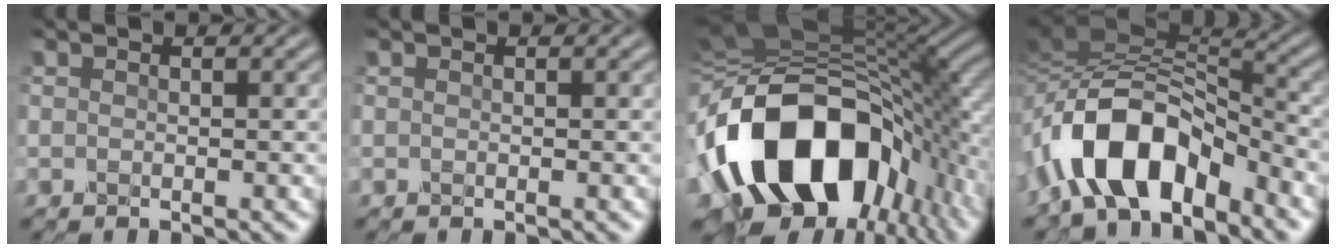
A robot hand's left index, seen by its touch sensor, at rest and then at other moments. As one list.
[{"total": 0.0}, {"total": 16.9, "force": [-5.3, 10.4, 12.1], "torque": [-0.207, -0.005, -0.090]}, {"total": 10.2, "force": [-5.4, 4.6, 7.3], "torque": [-0.130, 0.017, -0.106]}]